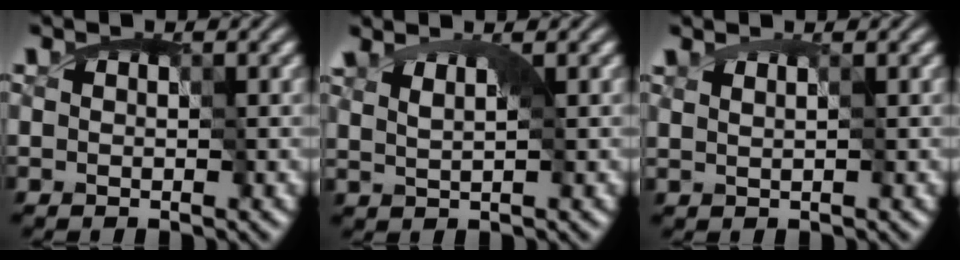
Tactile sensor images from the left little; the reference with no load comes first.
{"total": 2.8, "force": [1.1, 1.2, 2.3], "torque": [-0.051, 0.014, 0.008]}
{"total": 0.9, "force": [0.5, 0.3, 0.7], "torque": [-0.013, 0.014, -0.004]}